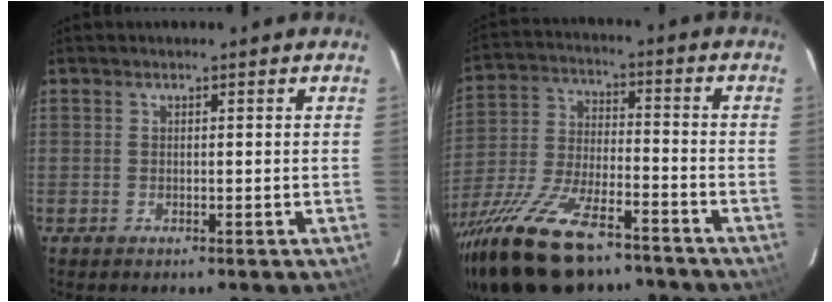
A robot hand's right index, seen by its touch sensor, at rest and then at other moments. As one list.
[{"total": 22.8, "force": [-16.6, 8.1, 13.3], "torque": [-0.274, -0.043, -0.281]}]